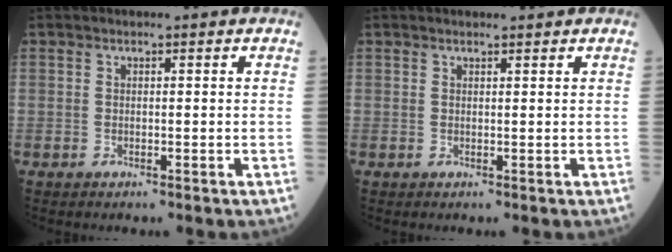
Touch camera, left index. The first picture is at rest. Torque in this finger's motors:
{"motor_torque": [-0.07, 0.02, -0.34, 0.00]}